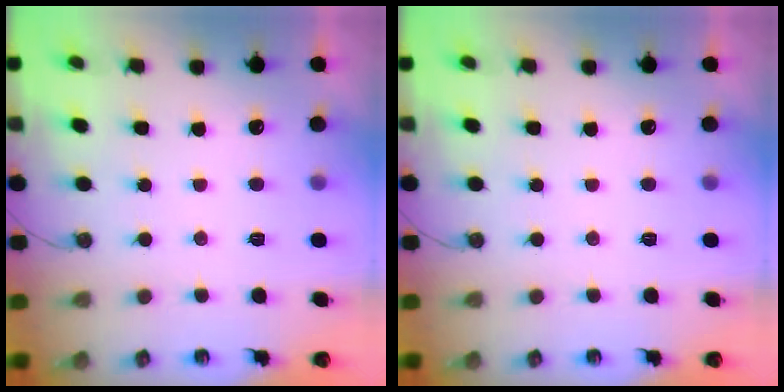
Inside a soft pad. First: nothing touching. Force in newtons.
{"total": 0.0}